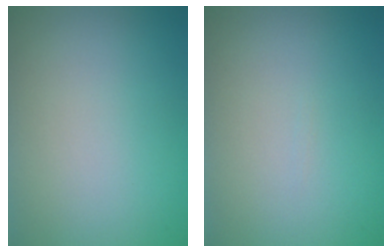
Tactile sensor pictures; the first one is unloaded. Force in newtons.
{"total": 0.0}